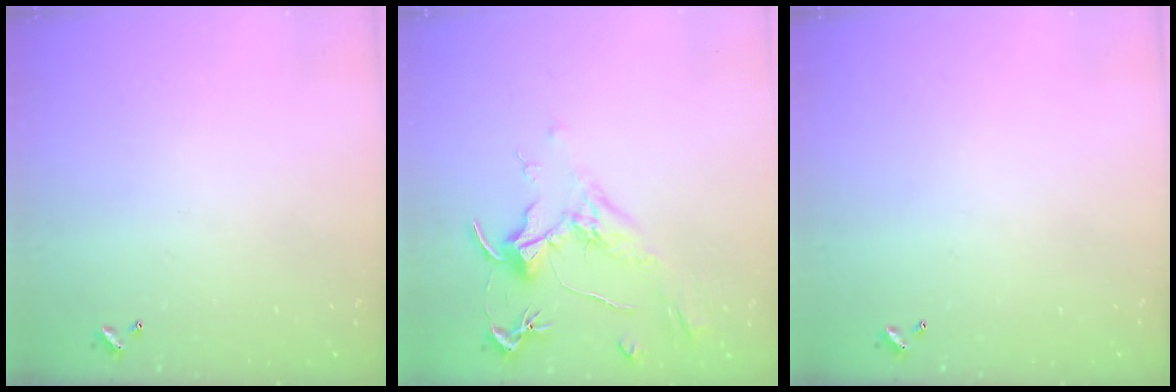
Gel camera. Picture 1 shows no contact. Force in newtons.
{"total": 2.0, "press": 1.7, "slide": 0.9}
{"total": 0.0}